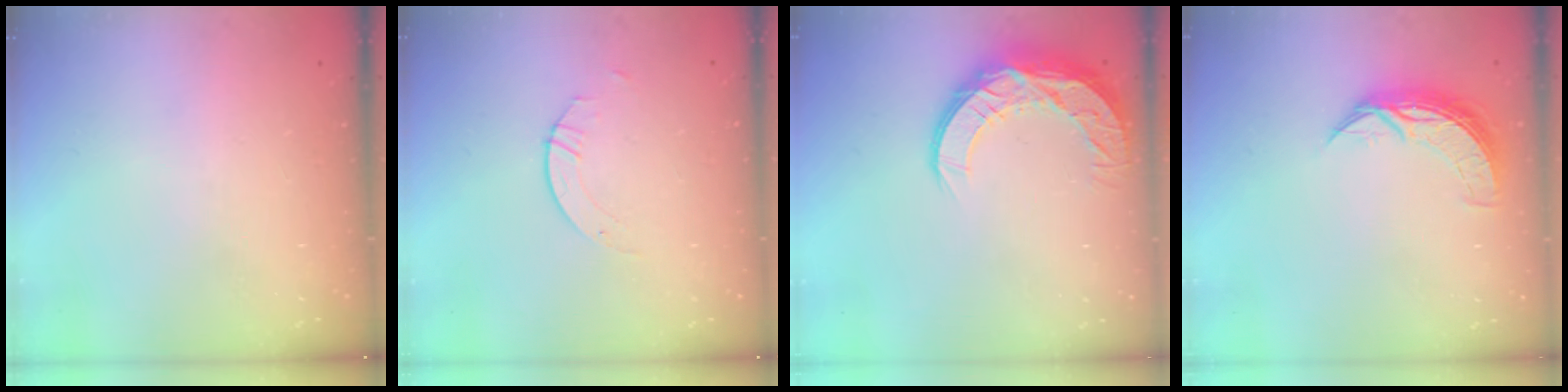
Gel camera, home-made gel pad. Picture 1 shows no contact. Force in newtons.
{"total": 2.1, "press": 2.1, "slide": 0.1}
{"total": 12.6, "press": 12.6, "slide": 0.7}
{"total": 7.5, "press": 7.5, "slide": 0.4}